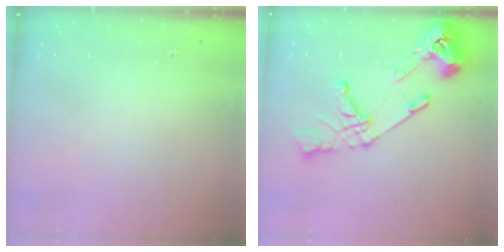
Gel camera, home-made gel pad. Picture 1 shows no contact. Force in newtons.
{"total": 17.0, "press": 16.9, "slide": 1.9}